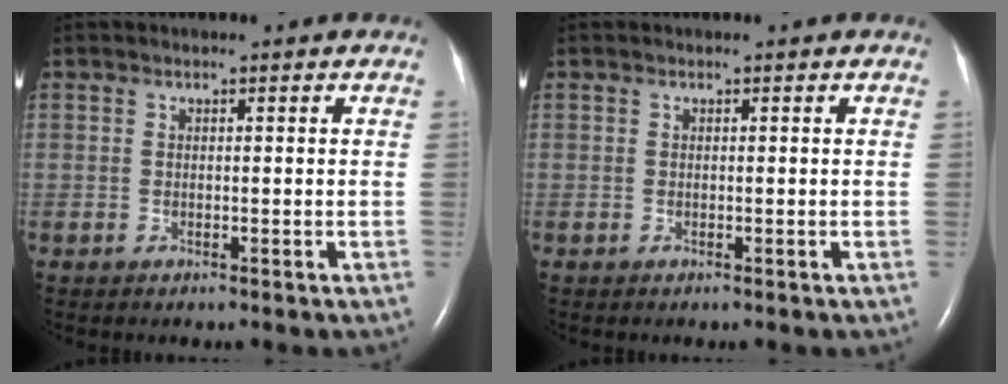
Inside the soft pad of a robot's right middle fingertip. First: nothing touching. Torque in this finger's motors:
{"motor_torque": [0.00, -0.42, 0.06, 0.01]}